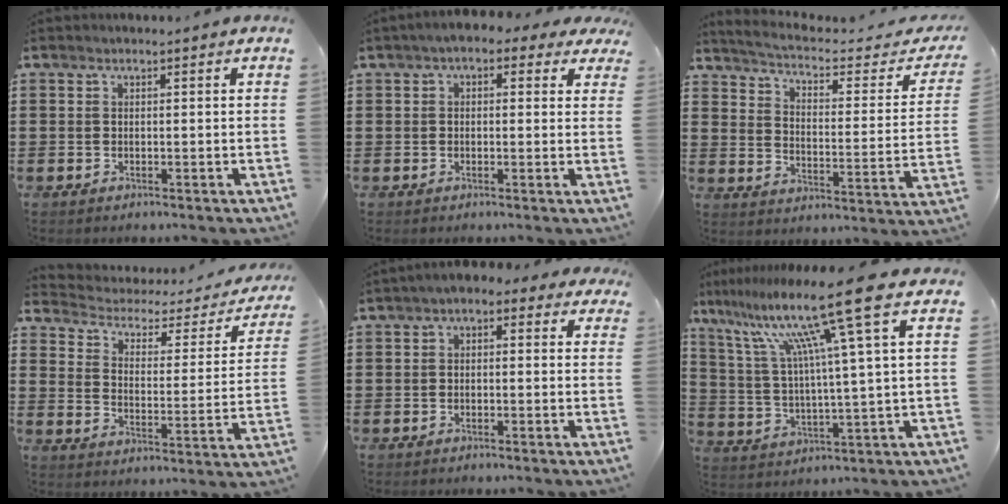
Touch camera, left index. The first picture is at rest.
{"total": 2.6, "force": [1.0, 1.4, 1.9], "torque": [-0.042, 0.008, 0.015]}
{"total": 3.2, "force": [2.7, 0.2, 1.7], "torque": [-0.054, -0.028, 0.036]}
{"total": 2.4, "force": [1.8, 1.3, 1.0], "torque": [-0.037, -0.018, 0.020]}
{"total": 1.9, "force": [-1.3, 0.9, 1.0], "torque": [-0.028, 0.006, -0.033]}
{"total": 15.8, "force": [8.7, -0.5, 13.2], "torque": [-0.275, -0.034, 0.126]}